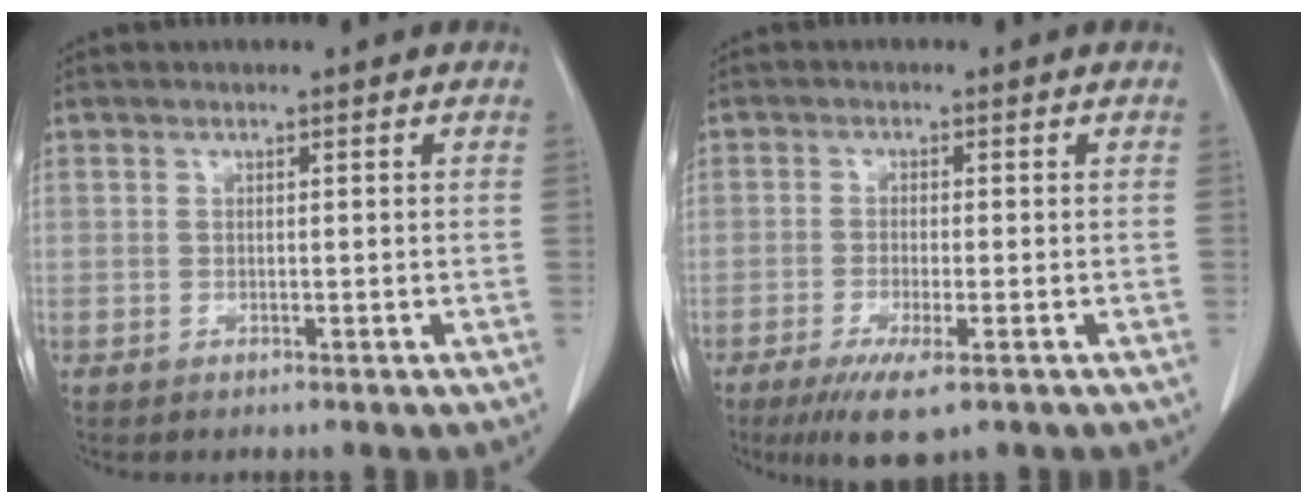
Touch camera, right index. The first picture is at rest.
{"total": 6.2, "force": [-3.7, 1.0, 5.0], "torque": [-0.091, -0.017, -0.059]}